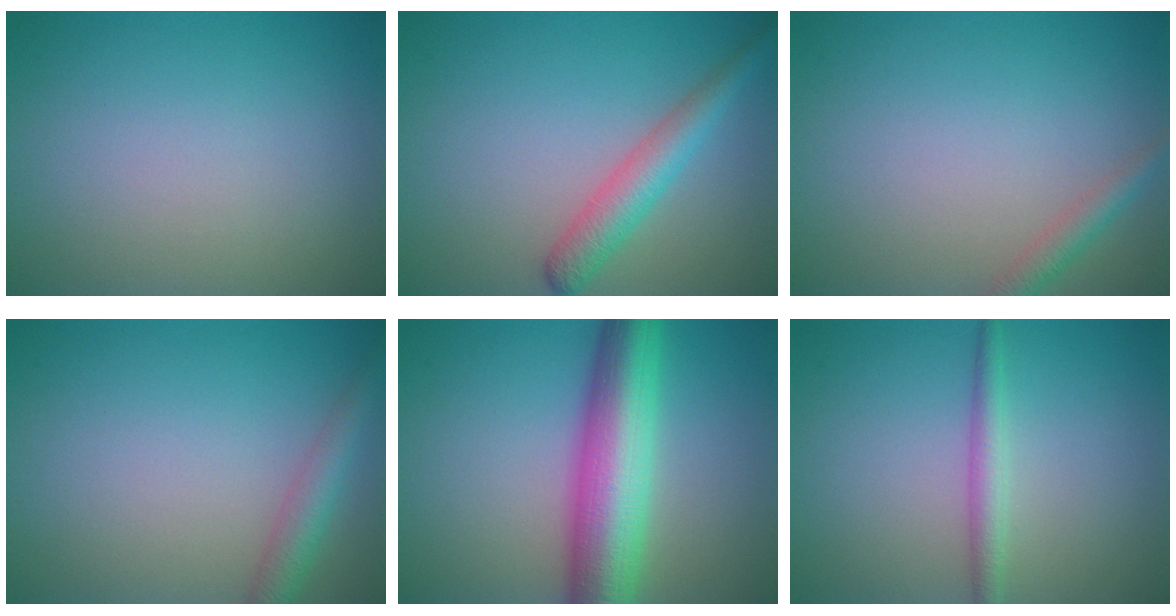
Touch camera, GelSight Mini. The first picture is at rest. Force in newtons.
{"total": 3.5, "press": 3.5, "slide": 0.1}
{"total": 1.8, "press": 1.8, "slide": 0.1}
{"total": 2.9, "press": 2.9, "slide": 0.1}
{"total": 9.4, "press": 9.4, "slide": 0.3}
{"total": 2.1, "press": 2.1, "slide": 0.0}